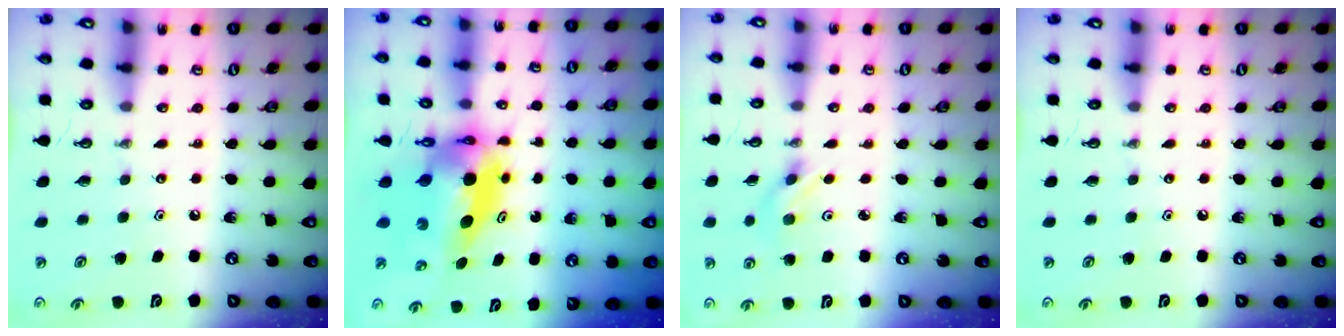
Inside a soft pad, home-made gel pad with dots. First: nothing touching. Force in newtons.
{"total": 7.7, "press": 7.7, "slide": 0.9}
{"total": 2.3, "press": 2.1, "slide": 0.8}
{"total": 0.0}